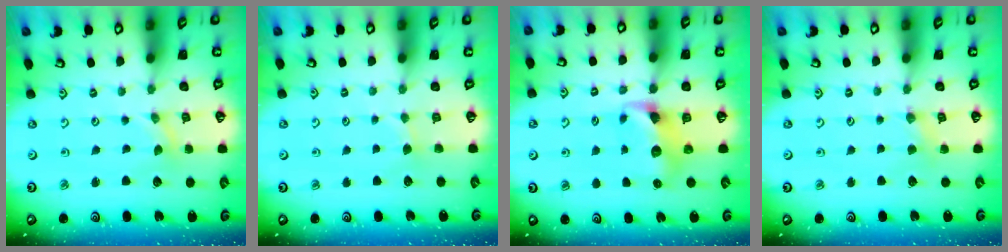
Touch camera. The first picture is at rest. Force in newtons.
{"total": 1.3, "press": 1.3, "slide": 0.2}
{"total": 7.3, "press": 7.3, "slide": 0.7}
{"total": 2.9, "press": 2.9, "slide": 0.5}